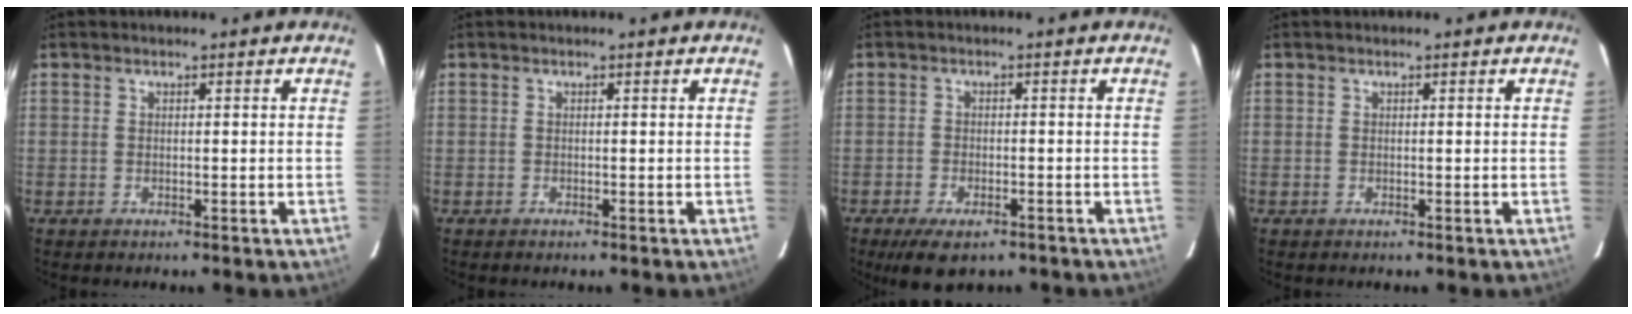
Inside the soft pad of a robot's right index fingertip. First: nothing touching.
{"total": 0.0}
{"total": 7.4, "force": [-5.2, 3.1, 4.2], "torque": [-0.093, -0.020, -0.080]}
{"total": 0.0}